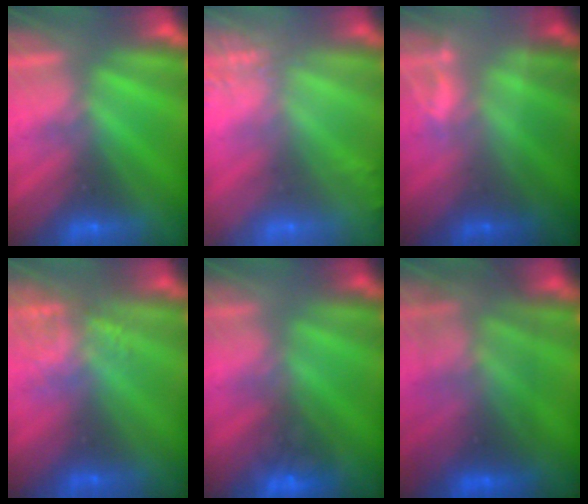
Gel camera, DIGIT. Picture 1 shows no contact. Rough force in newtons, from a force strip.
{"total": 2.4}
{"total": 1.8}
{"total": 3.7}
{"total": 4.6}
{"total": 5.8}